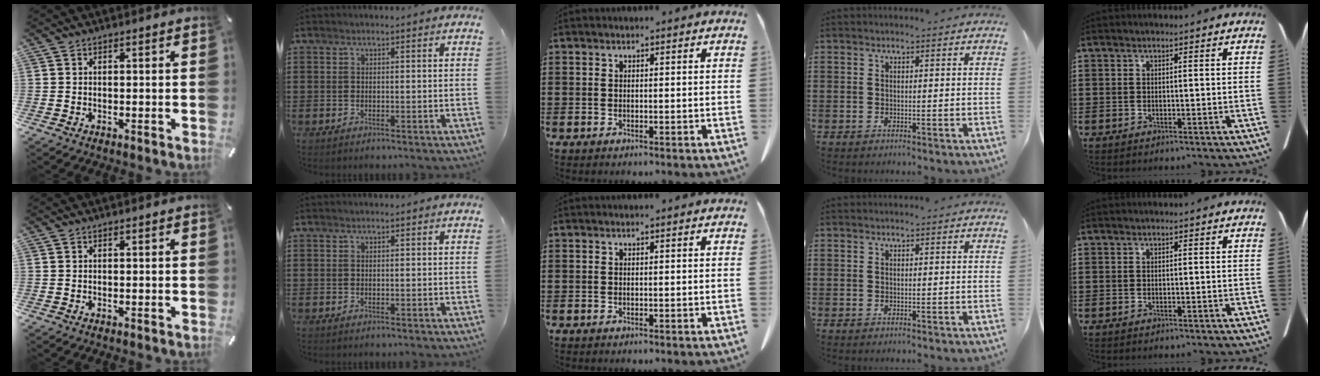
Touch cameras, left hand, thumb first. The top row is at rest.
{}